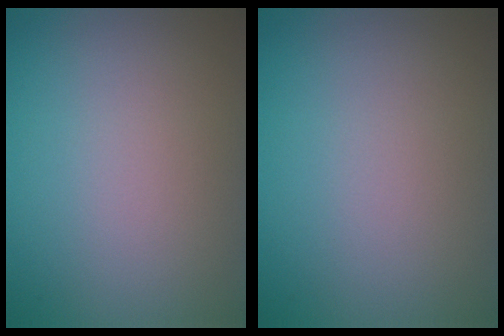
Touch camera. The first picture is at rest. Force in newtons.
{"total": 0.0}